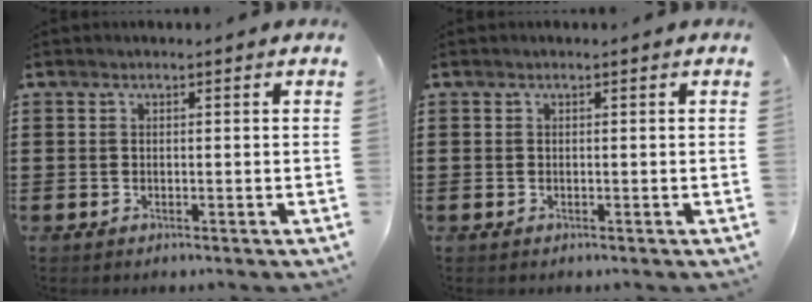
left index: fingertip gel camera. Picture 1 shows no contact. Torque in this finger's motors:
{"motor_torque": [0.00, 0.00, 0.00, 0.00]}